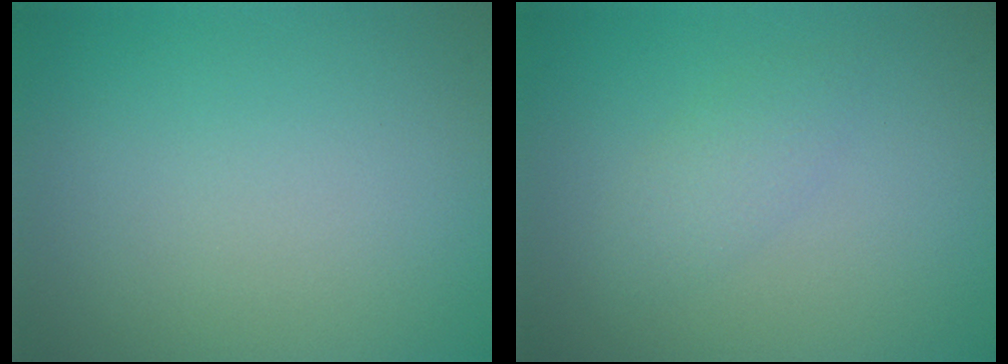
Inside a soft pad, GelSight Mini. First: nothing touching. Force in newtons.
{"total": 1.6, "press": 1.6, "slide": 0.0}